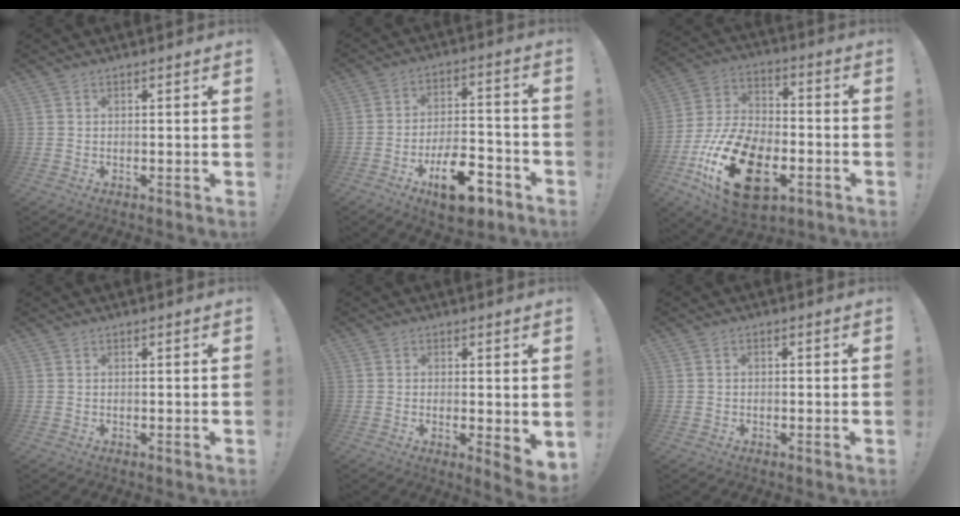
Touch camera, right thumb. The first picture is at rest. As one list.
[{"total": 16.1, "force": [-9.1, 7.6, 10.9], "torque": [-0.146, 0.071, -0.141]}, {"total": 24.2, "force": [-9.6, 14.1, 17.1], "torque": [-0.310, 0.059, -0.150]}, {"total": 0.0}, {"total": 3.6, "force": [1.7, 1.3, 2.9], "torque": [-0.028, -0.019, 0.032]}, {"total": 0.9, "force": [-0.6, 0.6, 0.4], "torque": [-0.005, 0.001, -0.010]}]